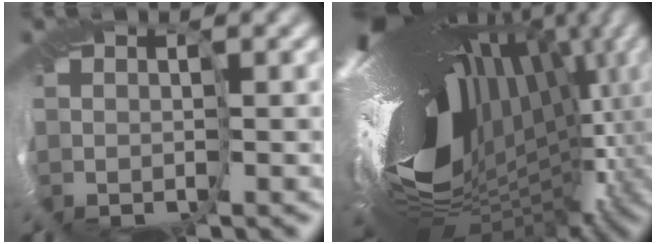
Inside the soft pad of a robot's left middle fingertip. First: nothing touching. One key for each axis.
{"total": 17.7, "fx": 0.4, "fy": 9.0, "fz": 15.2, "tx": -0.229, "ty": -0.025, "tz": 0.007}